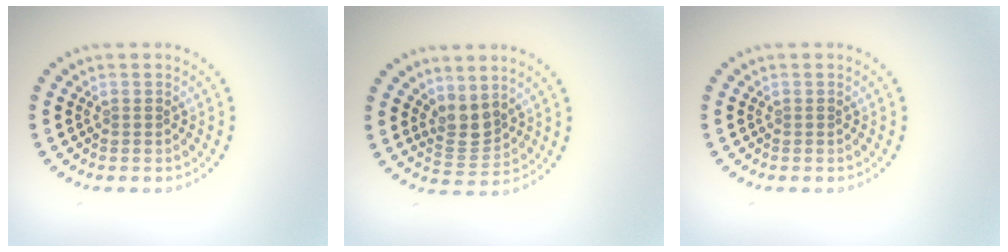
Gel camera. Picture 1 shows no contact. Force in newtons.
{"total": 2.8, "press": 2.2, "slide": 1.7}
{"total": 0.0}